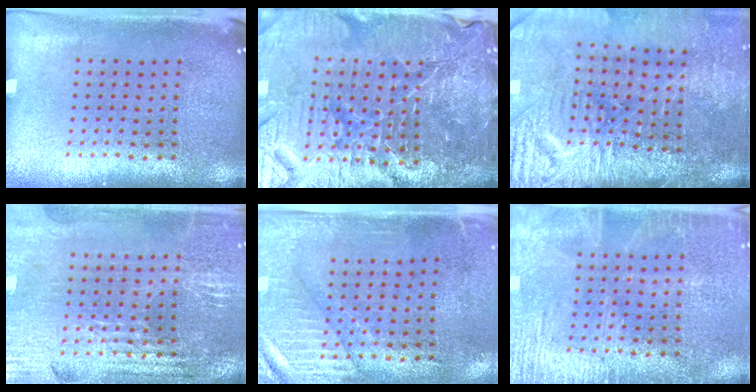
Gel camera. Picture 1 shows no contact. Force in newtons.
{"total": 6.7, "press": 6.0, "slide": 2.9}
{"total": 4.8, "press": 4.1, "slide": 2.6}
{"total": 2.9, "press": 2.8, "slide": 0.4}
{"total": 2.9, "press": 2.5, "slide": 1.5}
{"total": 3.5, "press": 3.5, "slide": 0.5}